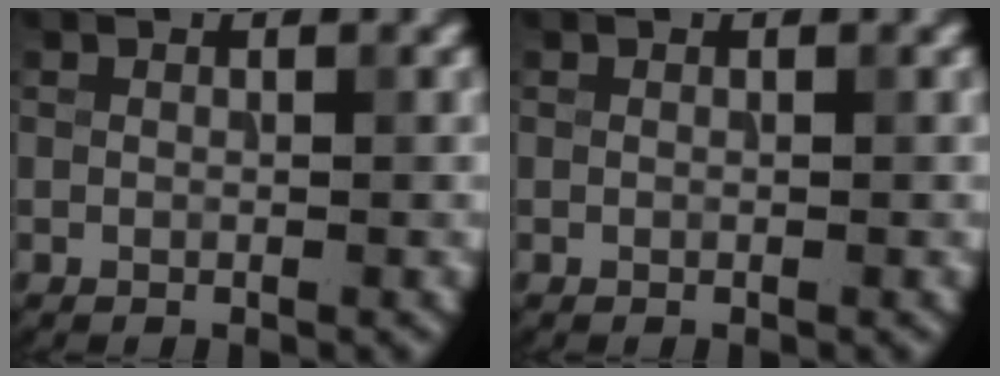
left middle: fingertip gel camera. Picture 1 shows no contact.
{"total": 0.0}